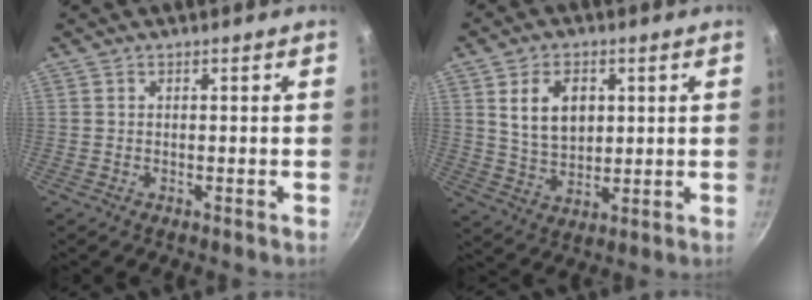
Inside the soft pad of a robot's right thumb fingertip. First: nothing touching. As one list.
[{"total": 9.7, "force": [2.7, 6.6, 6.6], "torque": [-0.096, -0.014, 0.058]}]